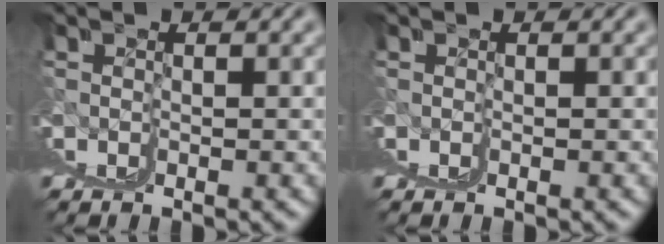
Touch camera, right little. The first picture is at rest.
{"total": 0.0}